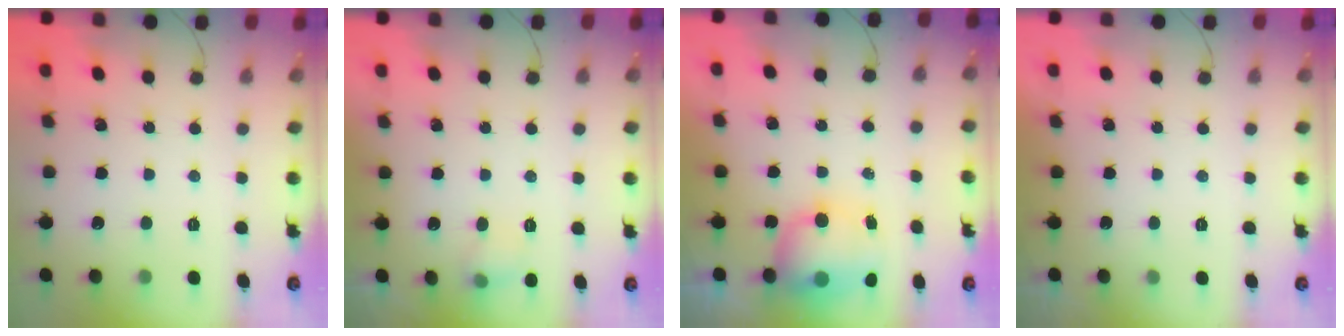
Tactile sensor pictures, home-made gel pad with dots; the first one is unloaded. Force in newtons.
{"total": 6.2, "press": 6.0, "slide": 1.6}
{"total": 7.5, "press": 7.3, "slide": 1.9}
{"total": 0.0}